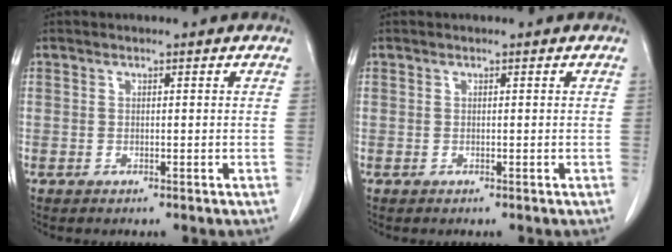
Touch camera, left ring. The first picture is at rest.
{"total": 0.0}